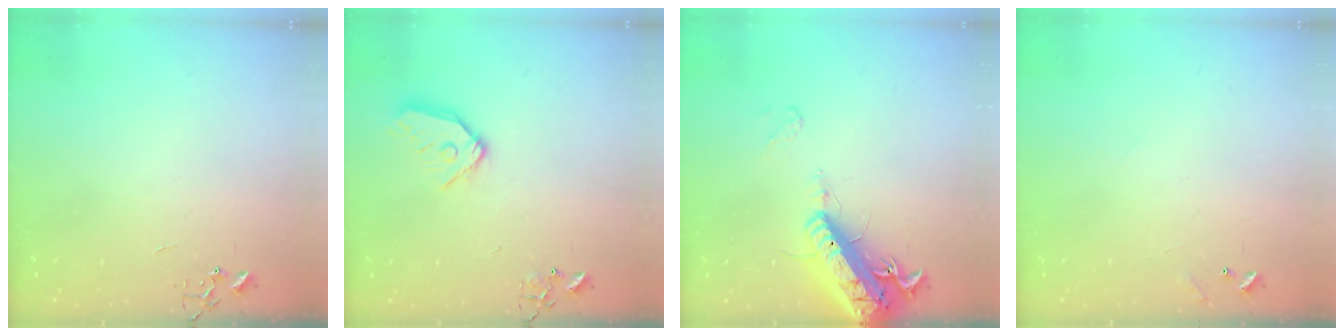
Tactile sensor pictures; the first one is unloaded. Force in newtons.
{"total": 12.5, "press": 12.4, "slide": 1.6}
{"total": 18.9, "press": 18.5, "slide": 3.7}
{"total": 6.9, "press": 6.9, "slide": 0.4}